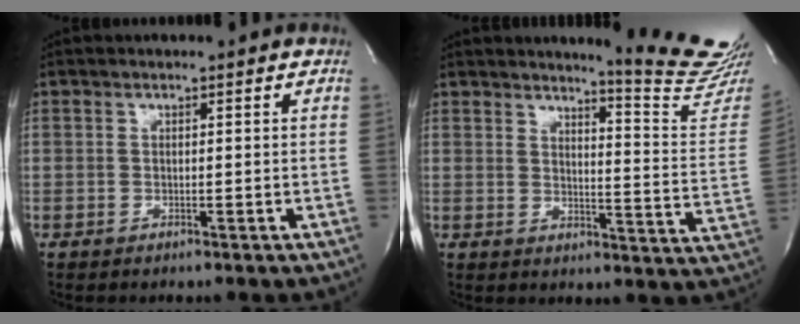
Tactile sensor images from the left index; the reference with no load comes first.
{"total": 14.4, "force": [13.6, -1.8, 4.6], "torque": [-0.061, -0.128, 0.152]}